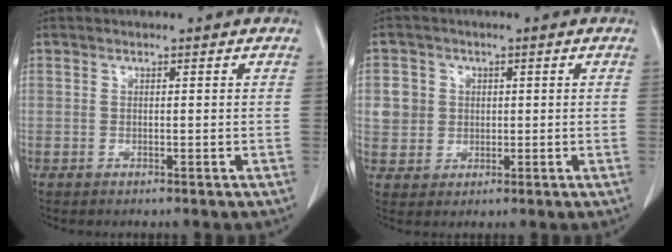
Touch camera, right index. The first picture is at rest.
{"total": 4.8, "force": [1.0, 4.6, 0.9], "torque": [-0.013, 0.011, 0.023]}